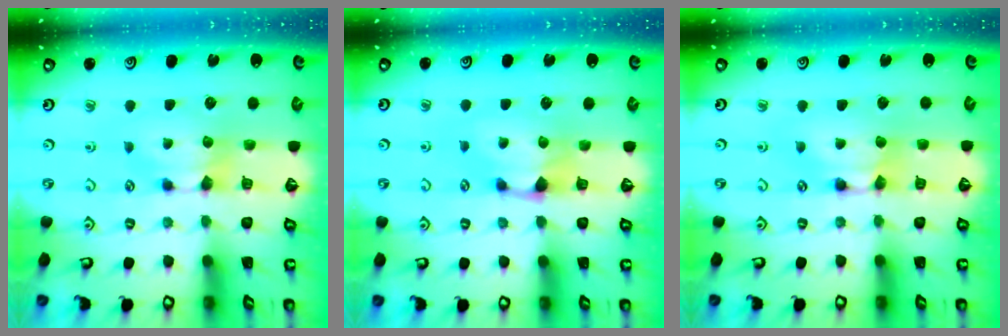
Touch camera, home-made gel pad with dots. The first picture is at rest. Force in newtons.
{"total": 1.0, "press": 0.3, "slide": 1.0}
{"total": 2.2, "press": 2.2, "slide": 0.1}